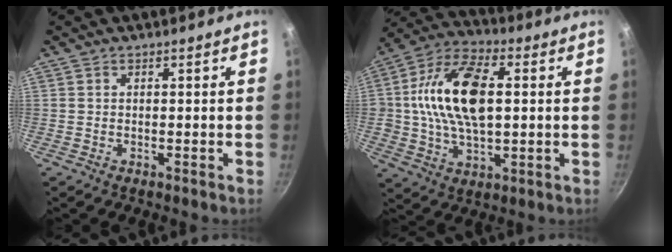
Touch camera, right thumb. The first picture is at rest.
{"total": 17.3, "force": [2.0, 9.8, 14.1], "torque": [-0.252, 0.019, 0.026]}